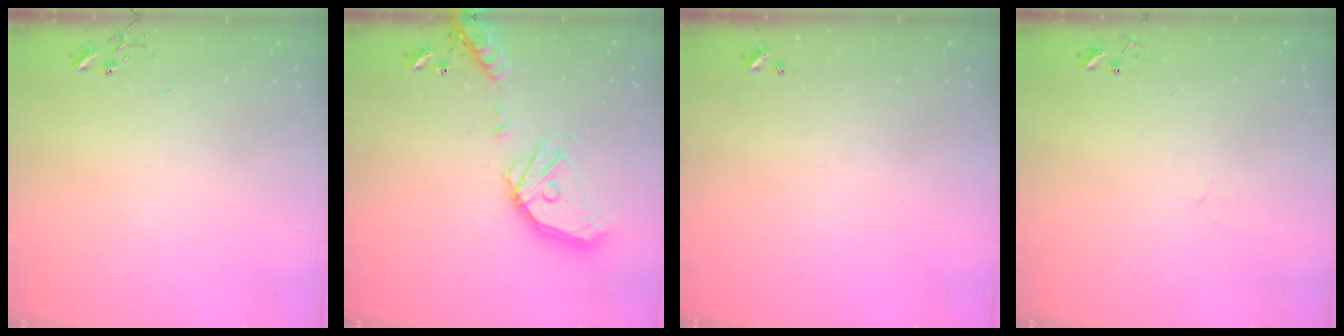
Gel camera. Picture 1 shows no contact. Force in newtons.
{"total": 18.1, "press": 17.8, "slide": 3.3}
{"total": 0.0}
{"total": 4.6, "press": 4.5, "slide": 0.6}